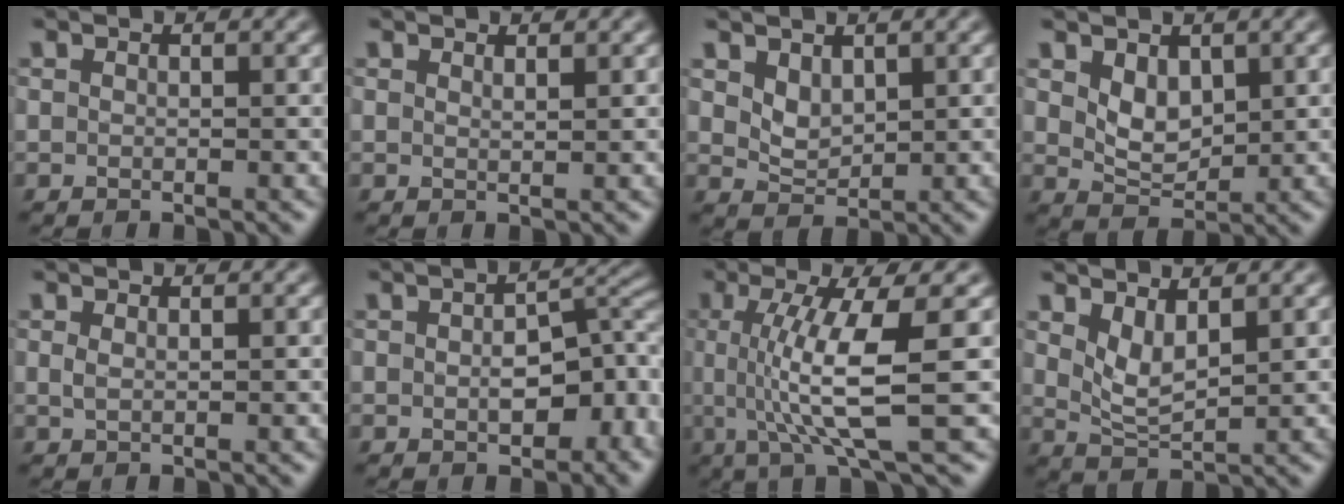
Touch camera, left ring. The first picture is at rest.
{"total": 0.8, "force": [0.7, 0.1, 0.3], "torque": [0.000, 0.000, 0.012]}
{"total": 2.0, "force": [1.2, 1.3, 1.1], "torque": [-0.024, -0.007, 0.030]}
{"total": 2.8, "force": [1.1, 1.8, 1.8], "torque": [-0.036, -0.009, 0.030]}
{"total": 0.8, "force": [0.2, 0.3, 0.7], "torque": [-0.016, 0.000, 0.005]}
{"total": 7.0, "force": [-1.4, 4.1, 5.6], "torque": [-0.076, -0.004, -0.017]}
{"total": 8.1, "force": [0.2, 1.7, 7.9], "torque": [-0.127, -0.004, 0.006]}
{"total": 2.8, "force": [1.5, 1.0, 2.1], "torque": [-0.047, -0.010, 0.036]}